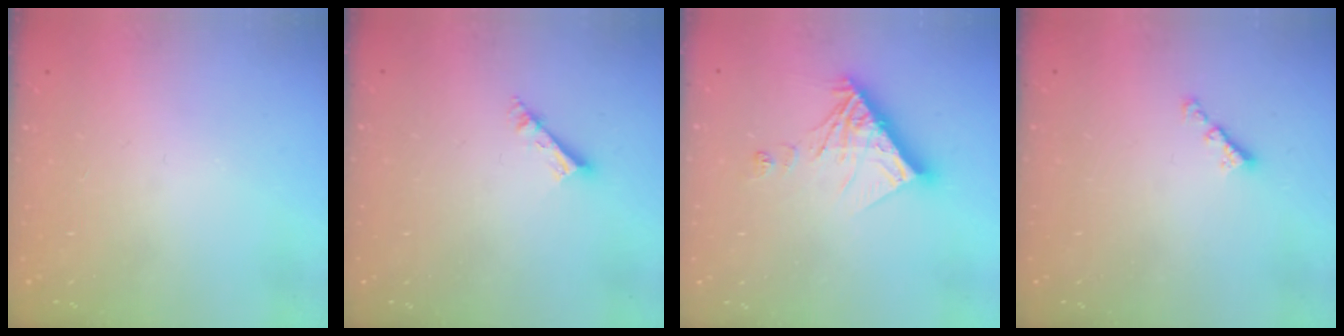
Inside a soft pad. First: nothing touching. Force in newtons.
{"total": 4.2, "press": 4.2, "slide": 0.2}
{"total": 11.1, "press": 11.0, "slide": 1.3}
{"total": 2.3, "press": 2.3, "slide": 0.4}